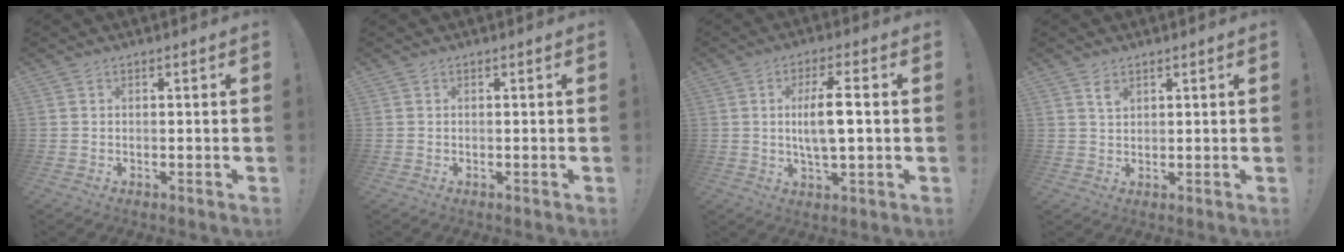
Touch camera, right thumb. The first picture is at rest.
{"total": 0.0}
{"total": 9.4, "force": [0.6, 2.8, 9.0], "torque": [-0.162, 0.000, 0.004]}
{"total": 2.7, "force": [1.8, 1.4, 1.5], "torque": [-0.015, -0.012, 0.031]}